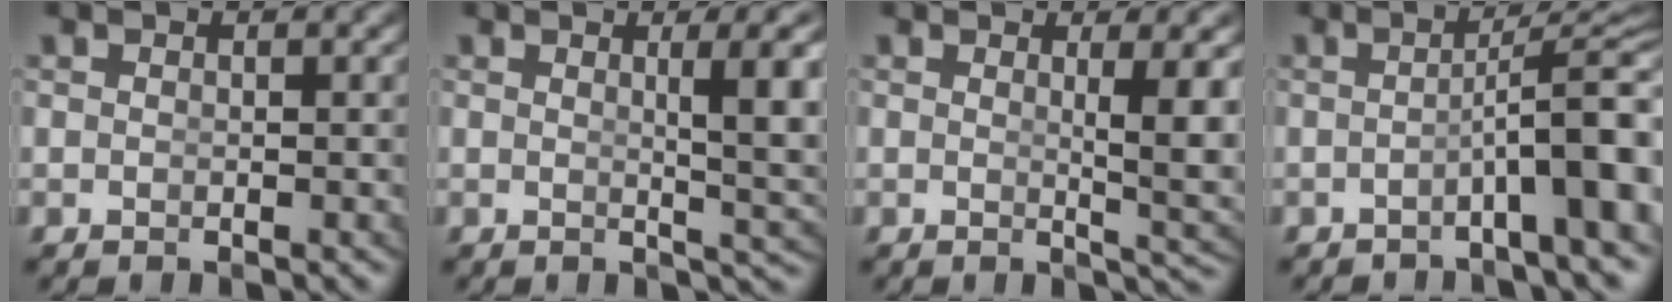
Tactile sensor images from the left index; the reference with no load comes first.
{"total": 4.5, "force": [0.8, 0.2, 4.4], "torque": [-0.051, -0.006, 0.018]}
{"total": 3.8, "force": [0.6, -0.1, 3.7], "torque": [-0.047, -0.013, 0.014]}
{"total": 5.9, "force": [-2.7, 0.6, 5.2], "torque": [-0.056, 0.013, -0.042]}